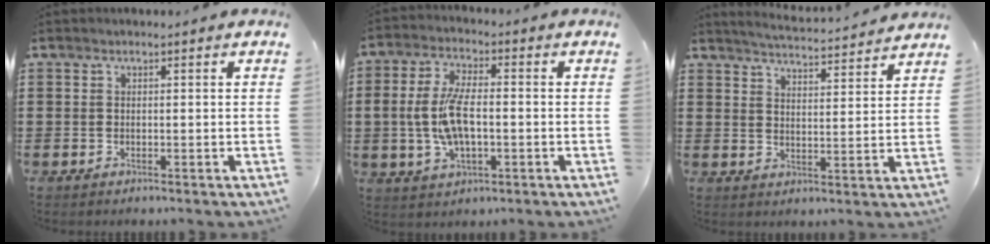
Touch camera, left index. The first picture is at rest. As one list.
[{"total": 9.1, "force": [-0.7, 4.2, 8.1], "torque": [-0.186, 0.000, -0.019]}, {"total": 3.8, "force": [3.7, -0.7, 0.5], "torque": [-0.026, -0.032, 0.060]}]